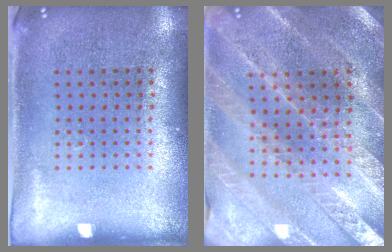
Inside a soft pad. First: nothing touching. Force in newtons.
{"total": 2.4, "press": 2.4, "slide": 0.2}